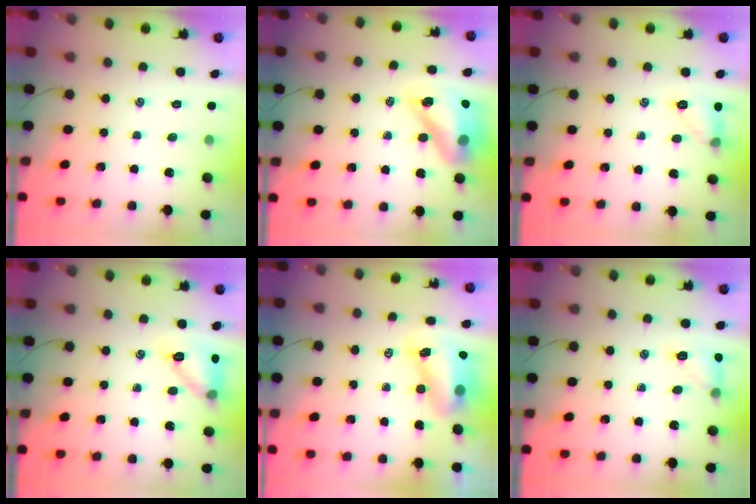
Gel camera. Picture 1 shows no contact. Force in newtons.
{"total": 15.3, "press": 14.8, "slide": 4.0}
{"total": 7.8, "press": 7.5, "slide": 1.8}
{"total": 11.2, "press": 11.1, "slide": 1.3}
{"total": 8.1, "press": 7.9, "slide": 1.9}
{"total": 9.9, "press": 9.7, "slide": 1.9}